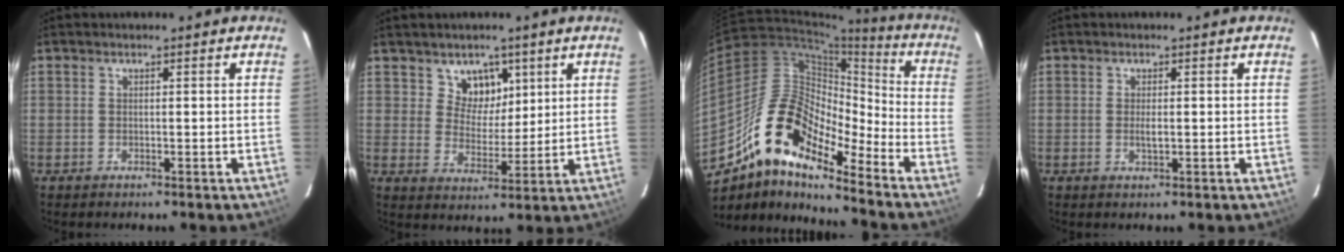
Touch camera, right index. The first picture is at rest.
{"total": 6.0, "force": [3.4, 4.6, 1.5], "torque": [-0.015, -0.006, 0.060]}
{"total": 16.6, "force": [-12.3, 5.3, 9.7], "torque": [-0.155, 0.002, -0.248]}
{"total": 1.5, "force": [-0.1, 0.4, 1.4], "torque": [-0.027, -0.001, -0.002]}